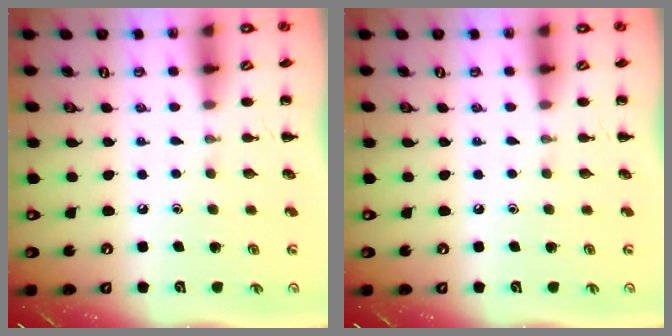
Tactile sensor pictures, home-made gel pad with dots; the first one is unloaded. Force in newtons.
{"total": 0.0}